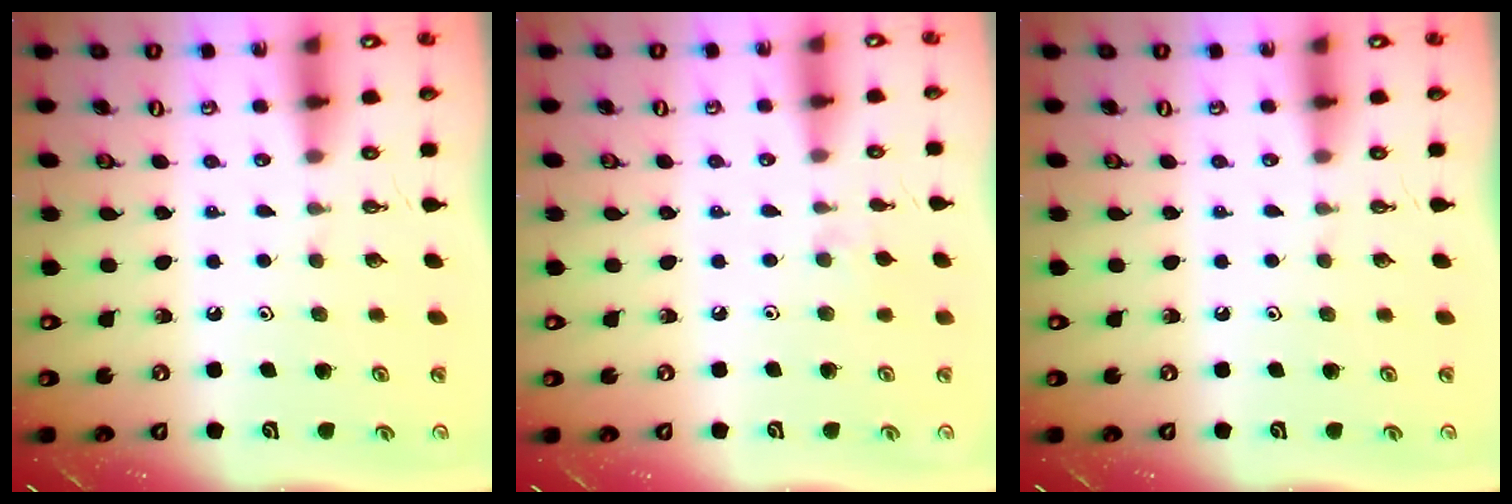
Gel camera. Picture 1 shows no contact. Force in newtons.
{"total": 2.4, "press": 2.4, "slide": 0.5}
{"total": 0.0}